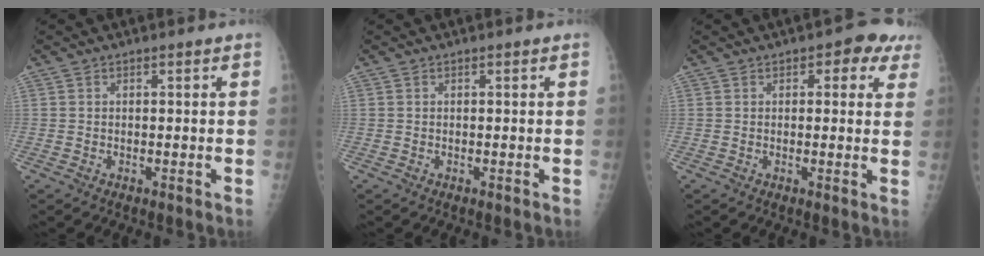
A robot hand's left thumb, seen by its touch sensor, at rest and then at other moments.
{"total": 0.0}
{"total": 5.2, "force": [2.6, 3.0, 3.4], "torque": [0.000, -0.003, 0.020]}